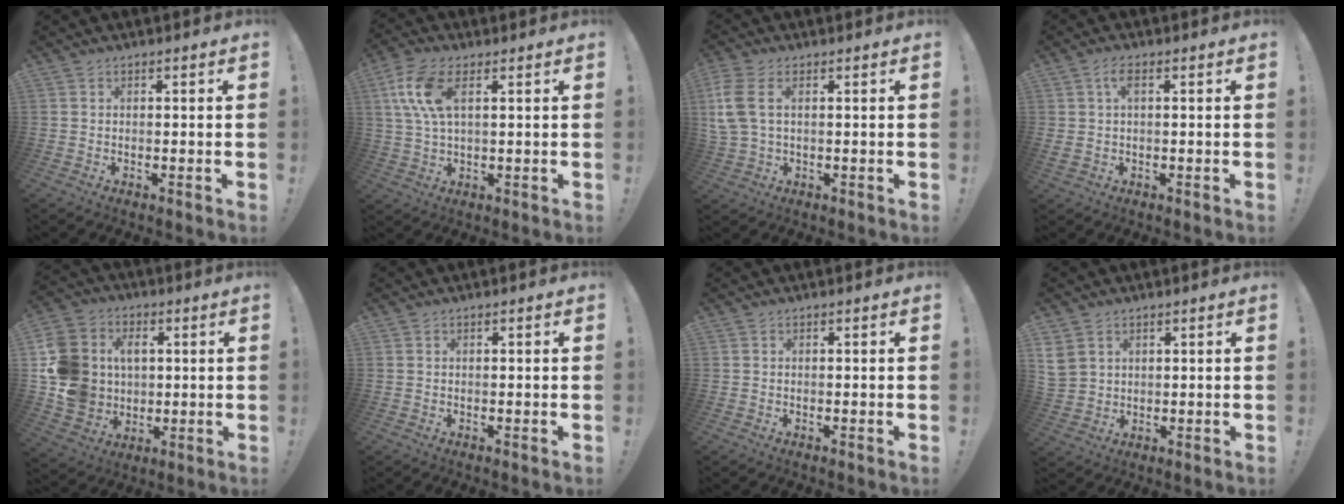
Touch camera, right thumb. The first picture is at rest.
{"total": 10.8, "force": [3.7, 5.2, 8.7], "torque": [-0.178, -0.005, 0.069]}
{"total": 7.5, "force": [2.1, 3.9, 6.2], "torque": [-0.146, -0.001, 0.042]}
{"total": 3.8, "force": [1.0, 1.4, 3.4], "torque": [-0.061, 0.005, 0.016]}
{"total": 16.3, "force": [2.0, 14.4, 7.4], "torque": [-0.161, 0.000, 0.046]}
{"total": 0.0}
{"total": 0.0}
{"total": 5.3, "force": [2.6, 4.1, 2.1], "torque": [-0.049, -0.006, 0.056]}